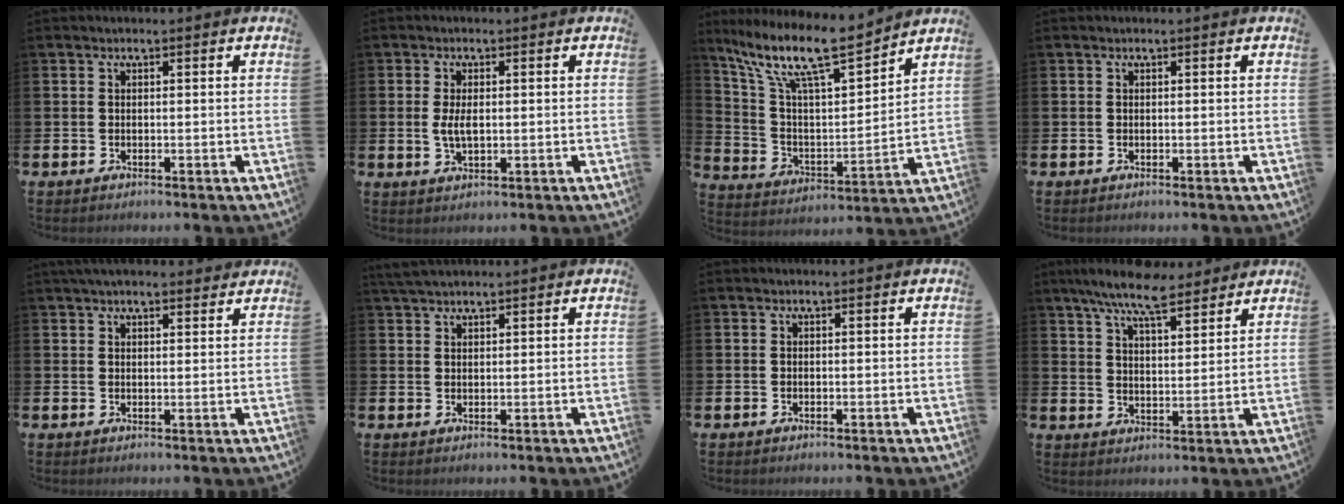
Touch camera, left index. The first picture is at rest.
{"total": 2.9, "force": [0.2, 1.3, 2.6], "torque": [-0.043, 0.001, -0.001]}
{"total": 12.4, "force": [10.2, 2.6, 6.6], "torque": [-0.153, -0.069, 0.173]}
{"total": 0.0}
{"total": 3.1, "force": [2.9, 0.6, 0.9], "torque": [-0.020, -0.009, 0.052]}
{"total": 2.7, "force": [2.5, 0.6, 0.9], "torque": [-0.019, -0.003, 0.046]}
{"total": 0.0}
{"total": 8.9, "force": [7.8, 1.9, 3.7], "torque": [-0.084, -0.031, 0.141]}